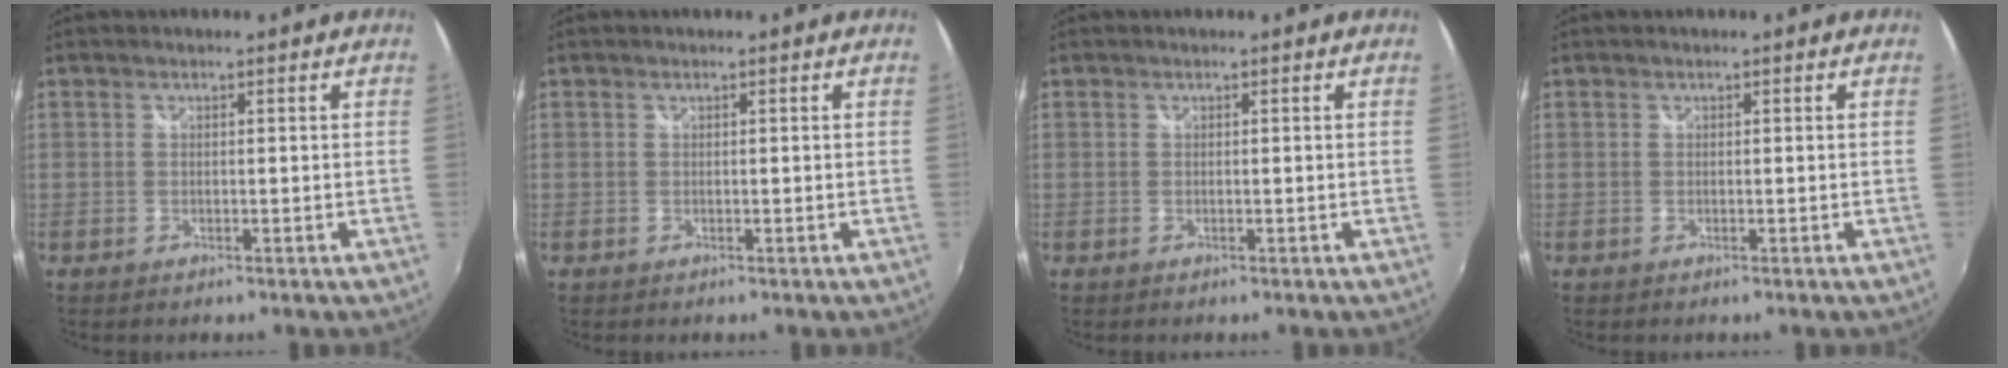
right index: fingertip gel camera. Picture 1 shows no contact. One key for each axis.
{"total": 0.0}
{"total": 0.0}
{"total": 0.0}